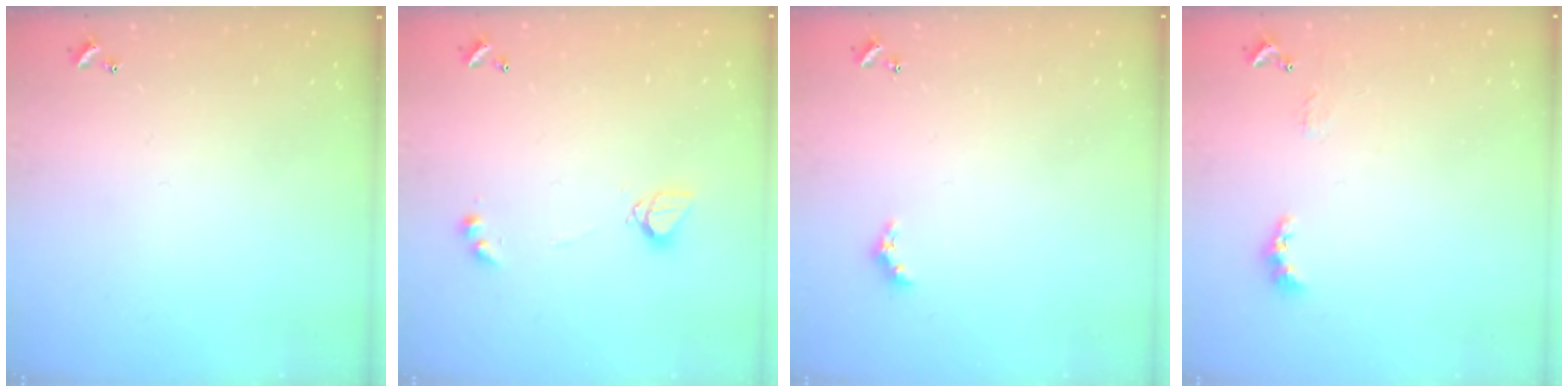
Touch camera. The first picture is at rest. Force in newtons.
{"total": 3.5, "press": 3.4, "slide": 0.5}
{"total": 1.5, "press": 1.4, "slide": 0.4}
{"total": 2.1, "press": 2.0, "slide": 0.5}